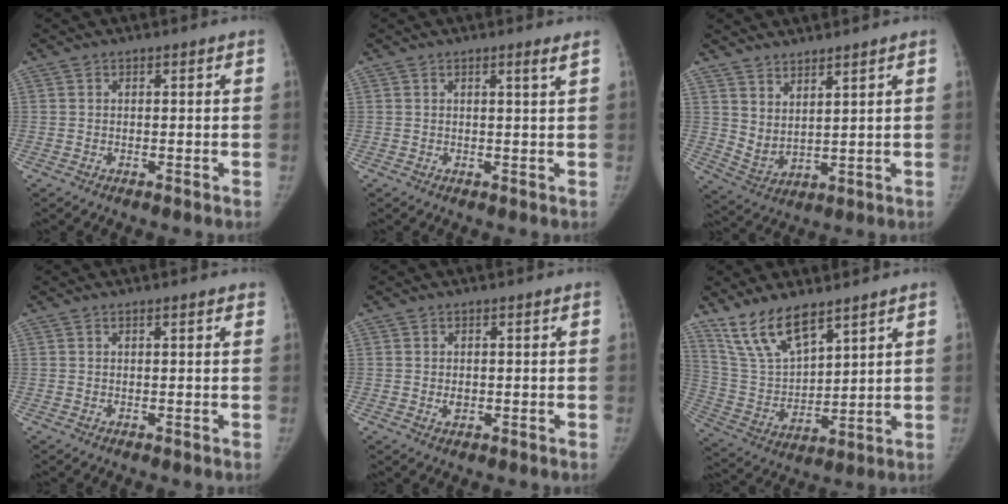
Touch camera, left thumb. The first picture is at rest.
{"total": 1.5, "force": [0.9, -0.4, 1.2], "torque": [-0.022, -0.009, 0.016]}
{"total": 5.8, "force": [4.2, 2.0, 3.5], "torque": [-0.056, -0.037, 0.092]}
{"total": 1.2, "force": [0.9, 0.2, 0.8], "torque": [-0.005, 0.001, 0.010]}
{"total": 1.4, "force": [-0.1, 1.1, 0.9], "torque": [-0.009, -0.001, 0.002]}
{"total": 12.6, "force": [9.3, 4.7, 7.1], "torque": [-0.118, -0.043, 0.198]}